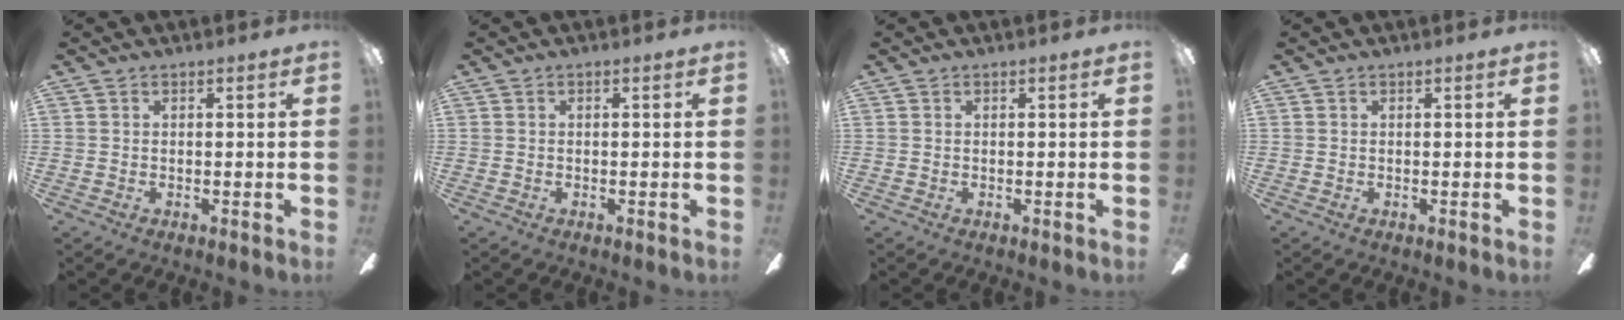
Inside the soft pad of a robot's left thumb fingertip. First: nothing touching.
{"total": 0.0}
{"total": 0.0}
{"total": 0.0}